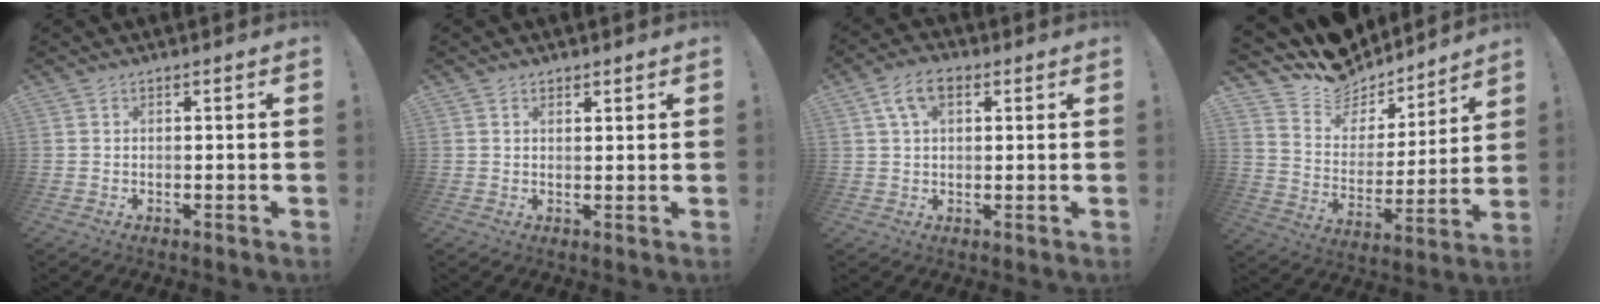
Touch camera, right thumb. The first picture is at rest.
{"total": 1.1, "force": [0.9, 0.5, 0.5], "torque": [-0.001, -0.005, 0.015]}
{"total": 7.6, "force": [2.9, 4.4, 5.5], "torque": [-0.097, 0.009, 0.056]}
{"total": 11.7, "force": [9.8, 6.1, 2.4], "torque": [-0.050, -0.084, 0.174]}